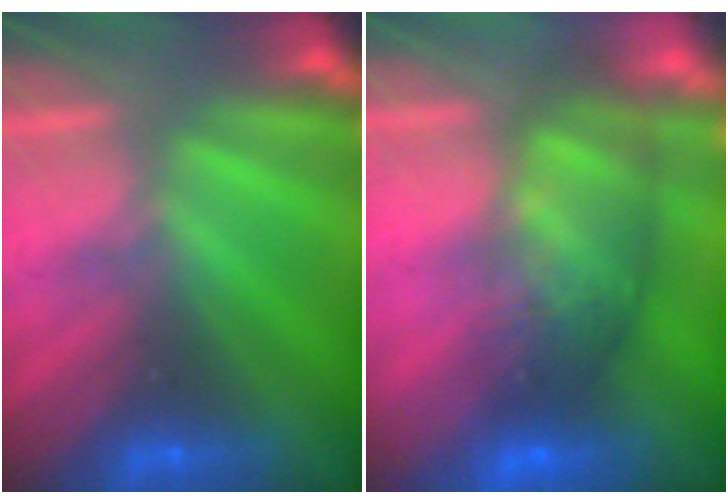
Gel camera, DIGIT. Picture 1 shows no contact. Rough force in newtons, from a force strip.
{"total": 7.4}